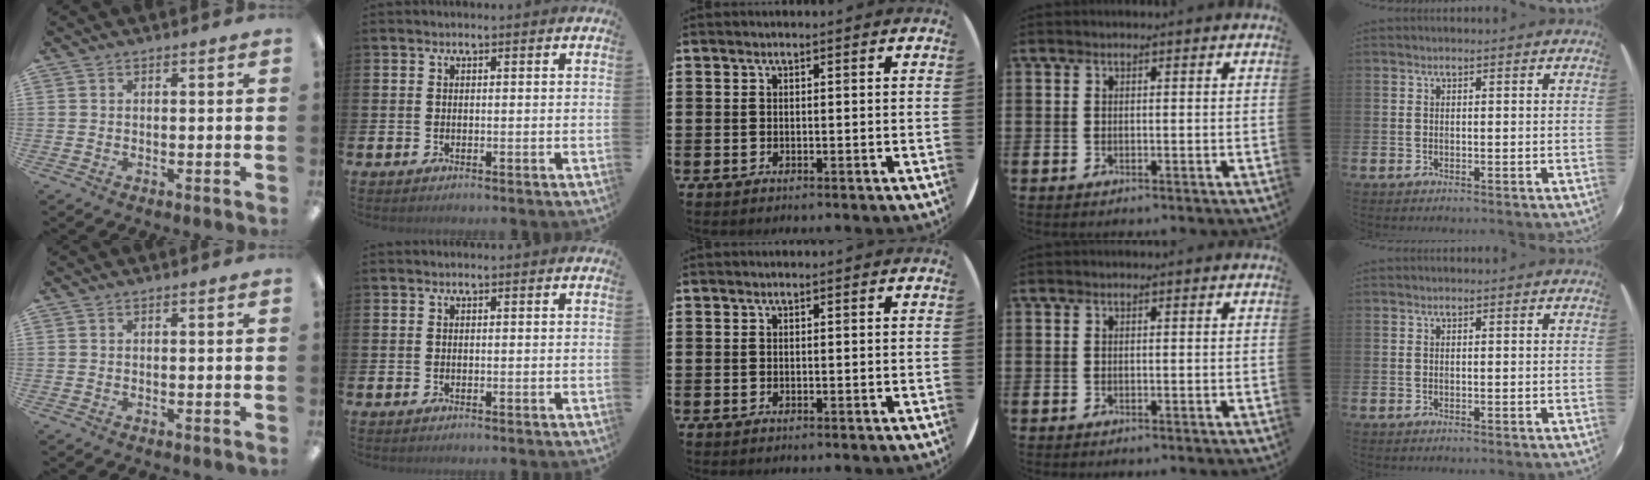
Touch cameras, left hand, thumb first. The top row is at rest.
{}